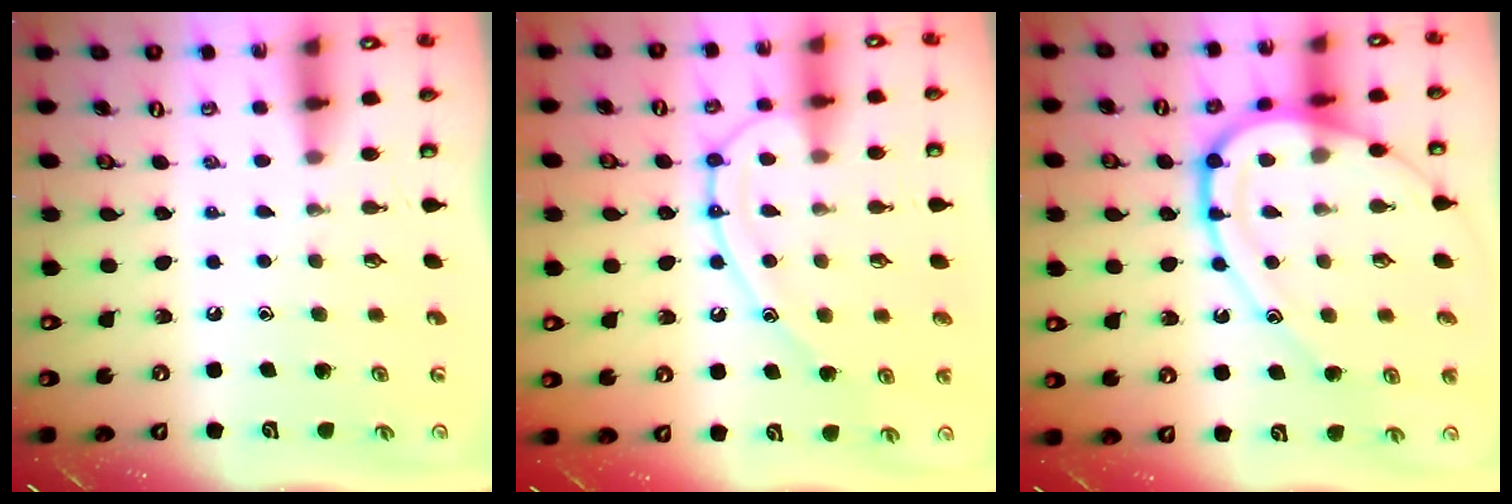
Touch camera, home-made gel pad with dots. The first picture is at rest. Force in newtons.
{"total": 14.3, "press": 14.3, "slide": 1.5}
{"total": 16.7, "press": 16.6, "slide": 1.6}